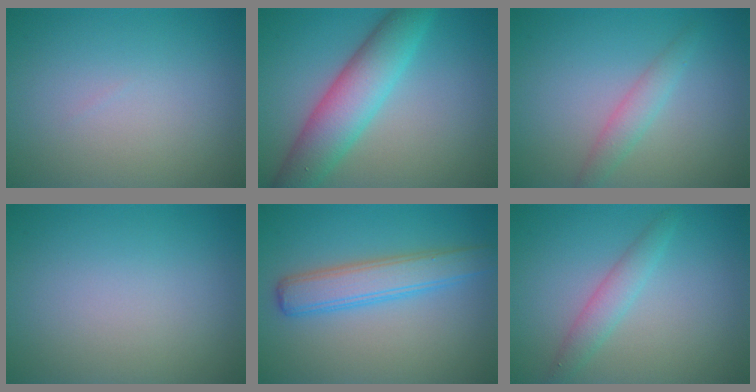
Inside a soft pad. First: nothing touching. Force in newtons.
{"total": 6.6, "press": 6.6, "slide": 0.2}
{"total": 1.9, "press": 1.9, "slide": 0.1}
{"total": 0.0}
{"total": 4.2, "press": 4.2, "slide": 0.0}
{"total": 2.1, "press": 2.1, "slide": 0.0}